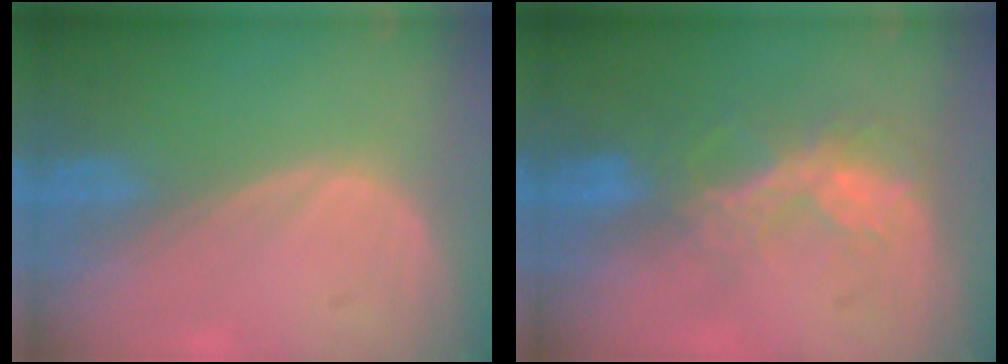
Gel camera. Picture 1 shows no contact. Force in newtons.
{"total": 6.8, "press": 5.8, "slide": 3.4}